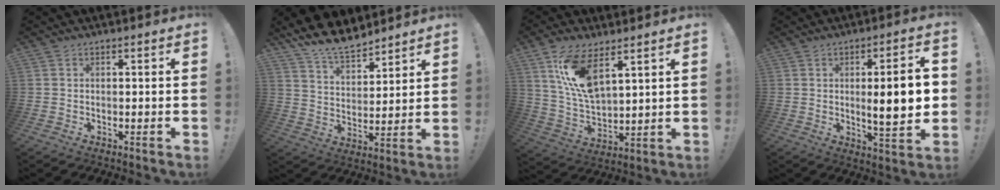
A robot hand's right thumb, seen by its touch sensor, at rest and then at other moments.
{"total": 11.2, "force": [9.8, 4.0, 3.5], "torque": [-0.075, -0.071, 0.186]}
{"total": 13.5, "force": [7.9, 5.8, 9.3], "torque": [-0.190, -0.040, 0.144]}
{"total": 12.5, "force": [0.5, 2.5, 12.2], "torque": [-0.172, -0.008, 0.005]}